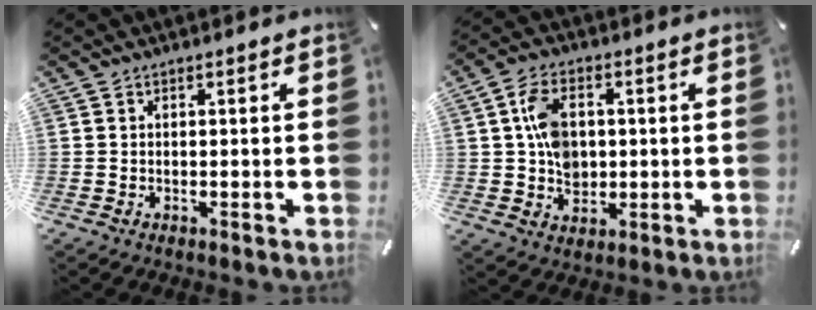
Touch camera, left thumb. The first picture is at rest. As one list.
[{"total": 8.6, "force": [0.8, 6.5, 5.5], "torque": [-0.101, 0.010, 0.018]}]